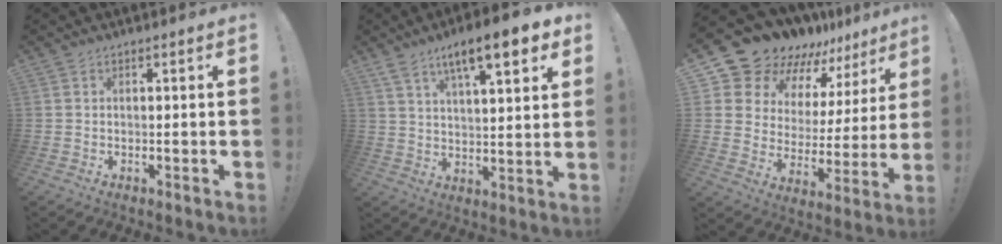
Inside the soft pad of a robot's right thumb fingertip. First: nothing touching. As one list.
[{"total": 13.2, "force": [7.9, 3.3, 10.0], "torque": [-0.157, -0.037, 0.126]}, {"total": 16.8, "force": [14.7, 7.7, 2.7], "torque": [-0.064, -0.123, 0.285]}]